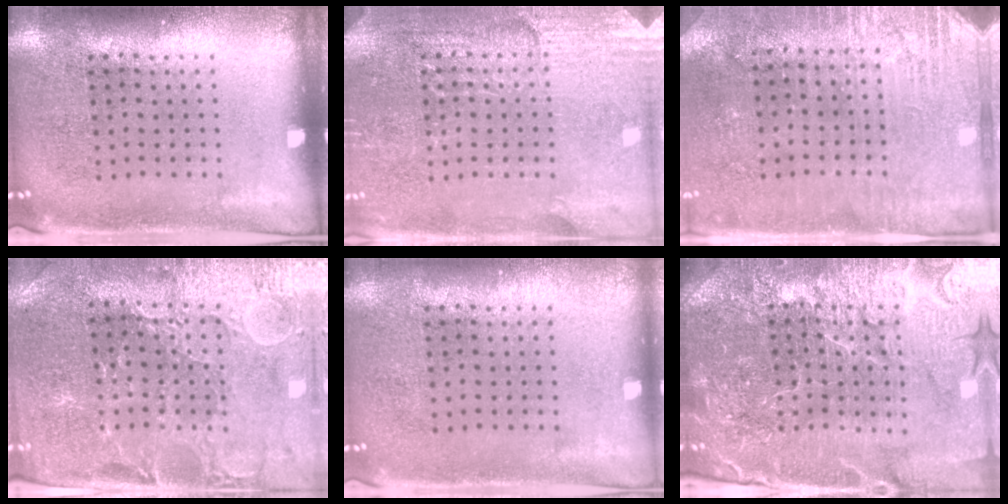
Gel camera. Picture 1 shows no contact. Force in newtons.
{"total": 2.9, "press": 2.8, "slide": 0.2}
{"total": 2.8, "press": 2.7, "slide": 0.8}
{"total": 1.6, "press": 1.5, "slide": 0.5}
{"total": 0.0}
{"total": 5.6, "press": 5.1, "slide": 2.3}